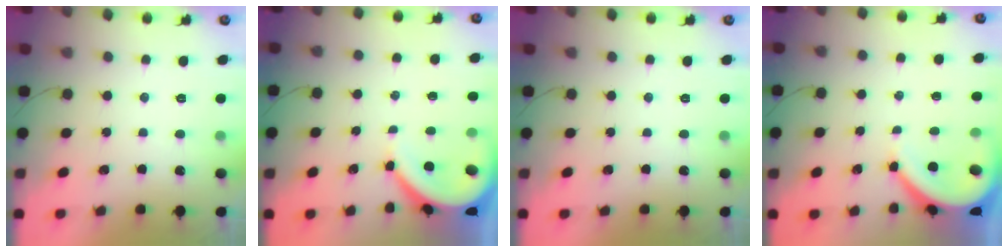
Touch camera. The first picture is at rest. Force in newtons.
{"total": 7.3, "press": 7.3, "slide": 0.9}
{"total": 0.0}
{"total": 7.3, "press": 7.3, "slide": 0.7}